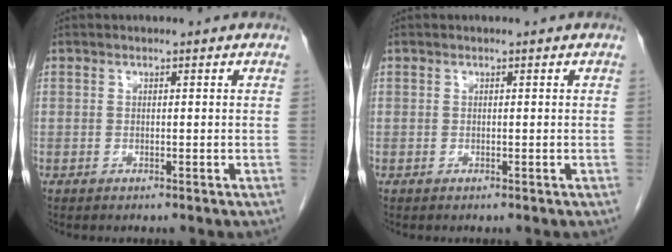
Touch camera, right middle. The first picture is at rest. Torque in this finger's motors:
{"motor_torque": [0.21, 0.00, 0.02, 0.01]}